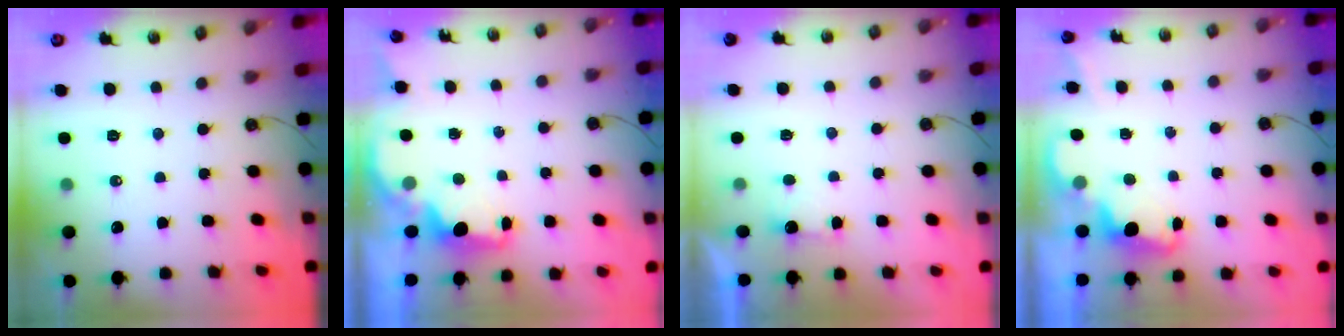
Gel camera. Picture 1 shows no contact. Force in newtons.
{"total": 2.3, "press": 2.2, "slide": 0.8}
{"total": 1.7, "press": 1.5, "slide": 0.8}
{"total": 2.4, "press": 2.4, "slide": 0.5}